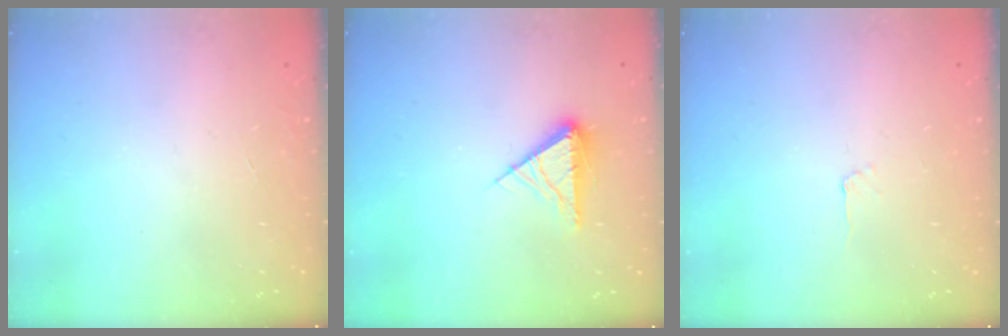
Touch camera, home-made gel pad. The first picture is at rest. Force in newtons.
{"total": 8.2, "press": 8.0, "slide": 1.4}
{"total": 2.5, "press": 2.5, "slide": 0.3}